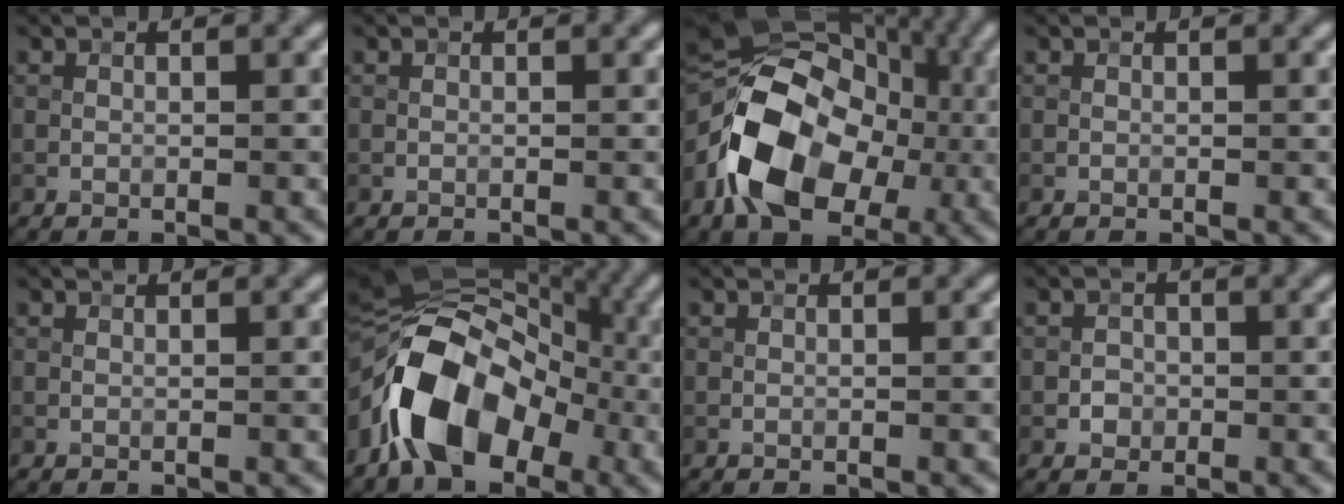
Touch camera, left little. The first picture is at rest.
{"total": 0.0}
{"total": 14.1, "force": [-3.0, 10.0, 9.4], "torque": [-0.174, 0.001, -0.066]}
{"total": 0.0}
{"total": 0.0}
{"total": 13.2, "force": [-3.7, 8.7, 9.3], "torque": [-0.148, 0.003, -0.078]}
{"total": 0.0}
{"total": 1.2, "force": [-0.3, 1.1, 0.3], "torque": [0.004, 0.000, -0.009]}